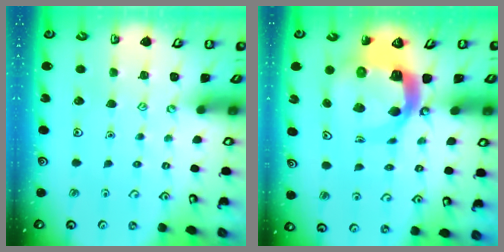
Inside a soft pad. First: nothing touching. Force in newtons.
{"total": 10.2, "press": 10.1, "slide": 1.3}